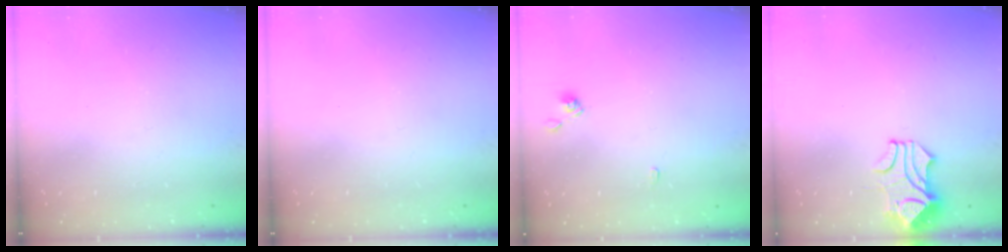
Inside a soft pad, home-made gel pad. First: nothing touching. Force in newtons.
{"total": 0.0}
{"total": 2.8, "press": 2.8, "slide": 0.3}
{"total": 2.0, "press": 1.6, "slide": 1.1}